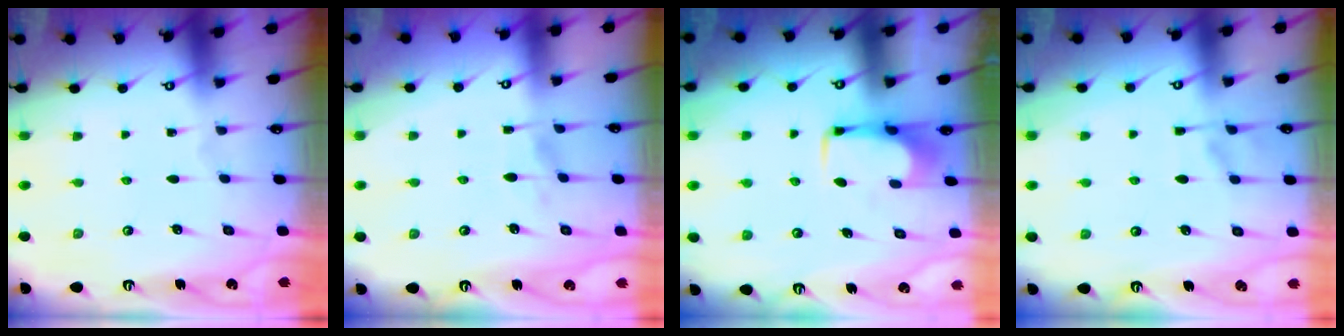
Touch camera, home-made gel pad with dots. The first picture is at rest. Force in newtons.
{"total": 0.9, "press": 0.6, "slide": 0.7}
{"total": 1.7, "press": 1.6, "slide": 0.5}
{"total": 1.2, "press": 0.1, "slide": 1.2}